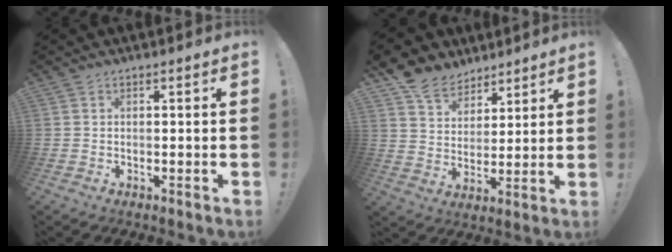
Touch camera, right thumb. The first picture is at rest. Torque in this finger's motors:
{"motor_torque": [-0.72, 1.25, 0.72, 0.75, 0.18]}